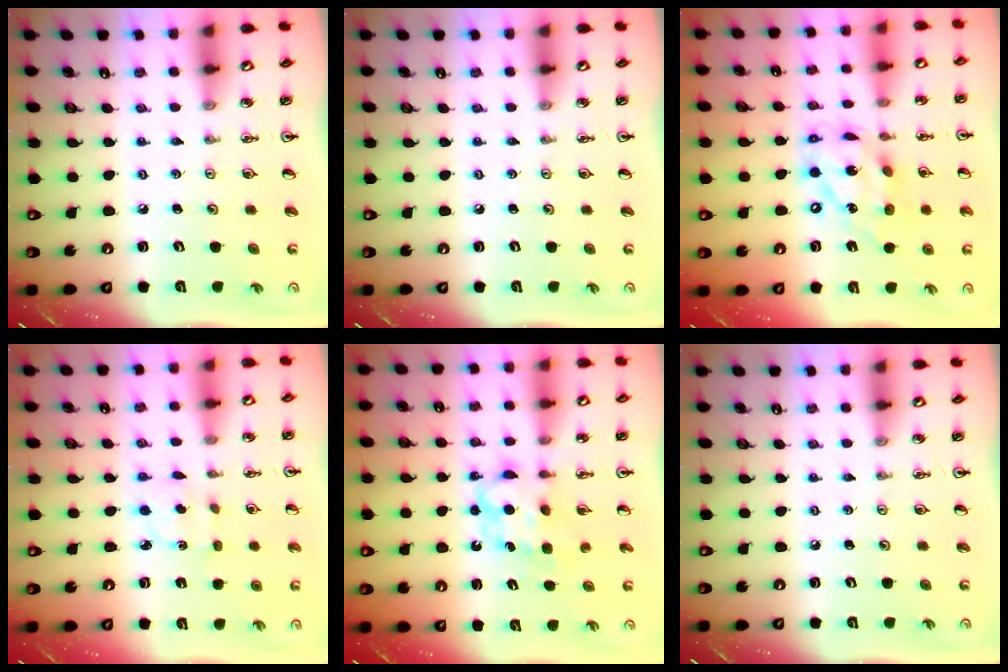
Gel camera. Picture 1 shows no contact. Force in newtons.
{"total": 0.0}
{"total": 14.8, "press": 14.8, "slide": 1.2}
{"total": 2.9, "press": 2.8, "slide": 0.8}
{"total": 7.0, "press": 7.0, "slide": 0.4}
{"total": 0.0}